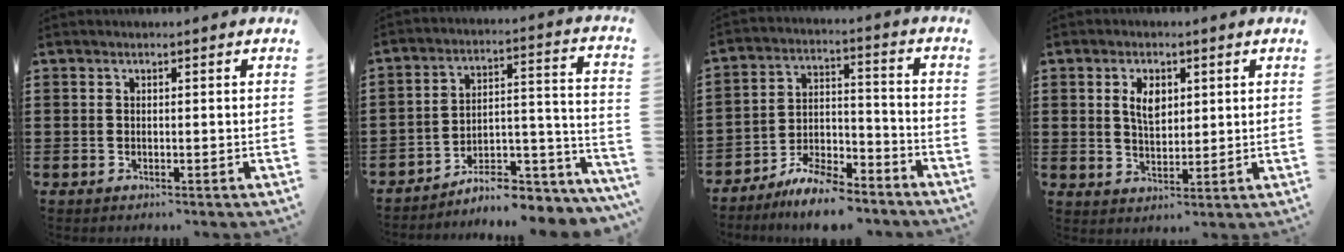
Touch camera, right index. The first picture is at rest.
{"total": 7.2, "force": [-6.3, 1.9, 3.0], "torque": [-0.039, 0.009, -0.118]}
{"total": 8.4, "force": [-7.9, 1.5, 2.5], "torque": [-0.041, 0.023, -0.149]}
{"total": 4.4, "force": [1.4, 2.4, 3.4], "torque": [-0.066, 0.006, 0.022]}